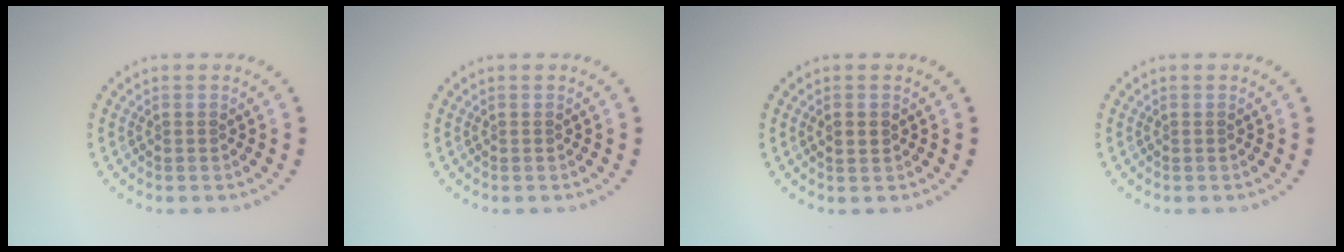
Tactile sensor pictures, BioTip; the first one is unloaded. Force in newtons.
{"total": 0.0}
{"total": 1.7, "press": 1.7, "slide": 0.1}
{"total": 0.0}